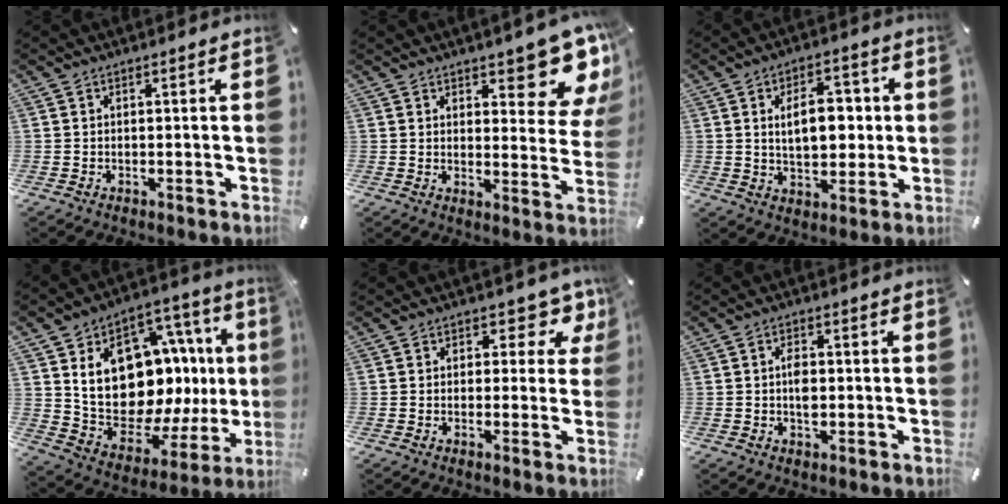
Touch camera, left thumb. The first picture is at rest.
{"total": 11.9, "force": [8.9, 4.5, 6.6], "torque": [-0.062, -0.077, 0.154]}
{"total": 10.5, "force": [1.4, 6.6, 8.1], "torque": [-0.125, 0.002, 0.019]}
{"total": 22.6, "force": [5.0, 15.3, 15.9], "torque": [-0.264, -0.051, 0.107]}
{"total": 5.6, "force": [2.5, 3.9, 3.2], "torque": [-0.027, -0.013, 0.035]}
{"total": 3.5, "force": [-0.1, 2.1, 2.9], "torque": [-0.047, 0.002, -0.005]}